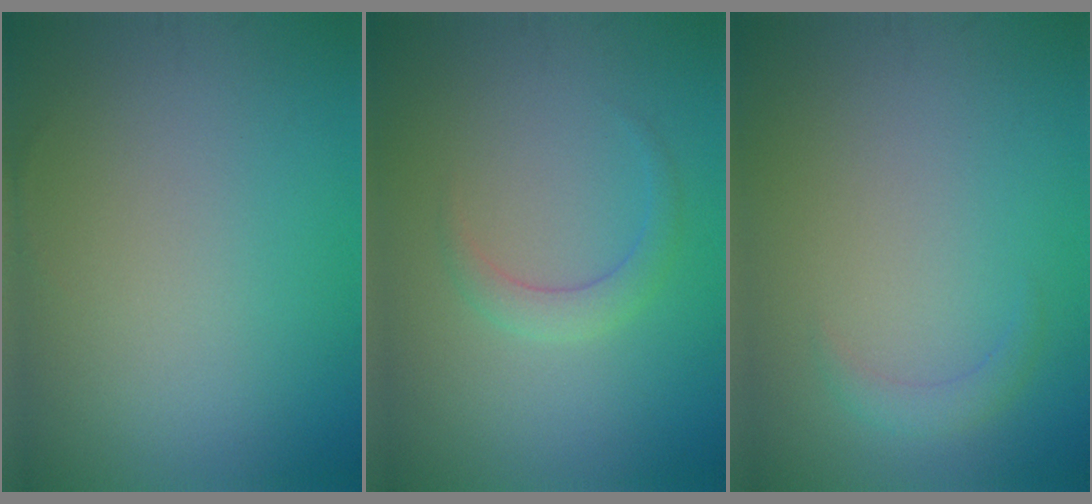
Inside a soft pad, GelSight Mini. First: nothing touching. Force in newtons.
{"total": 1.9, "press": 1.9, "slide": 0.1}
{"total": 1.3, "press": 1.3, "slide": 0.1}